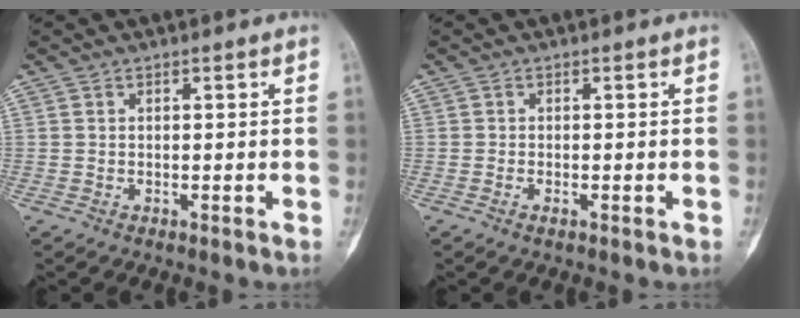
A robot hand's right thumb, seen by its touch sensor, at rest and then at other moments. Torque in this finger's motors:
{"motor_torque": [-0.19, -0.08, -0.02, 0.14, -0.11]}